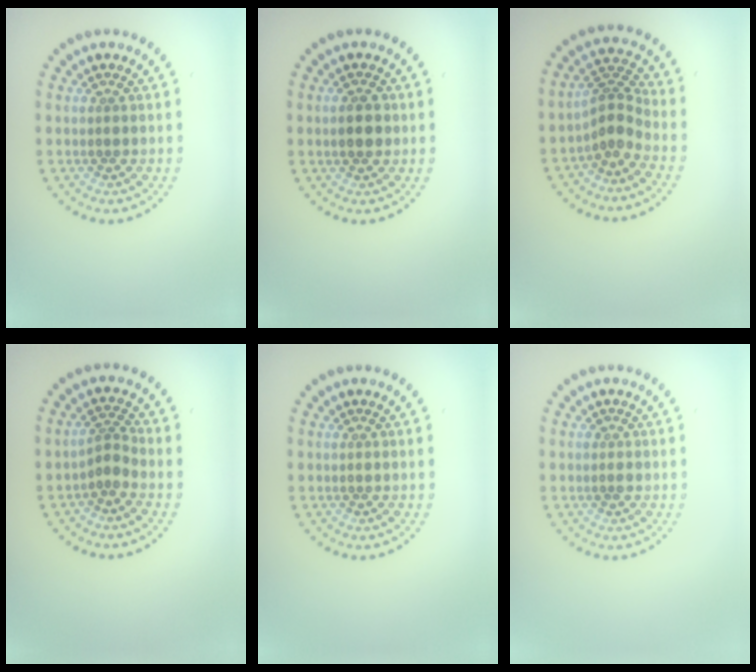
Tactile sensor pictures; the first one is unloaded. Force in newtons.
{"total": 2.4, "press": 2.4, "slide": 0.1}
{"total": 2.9, "press": 2.3, "slide": 1.8}
{"total": 1.9, "press": 1.1, "slide": 1.5}
{"total": 0.0}
{"total": 0.6, "press": 0.6, "slide": 0.2}